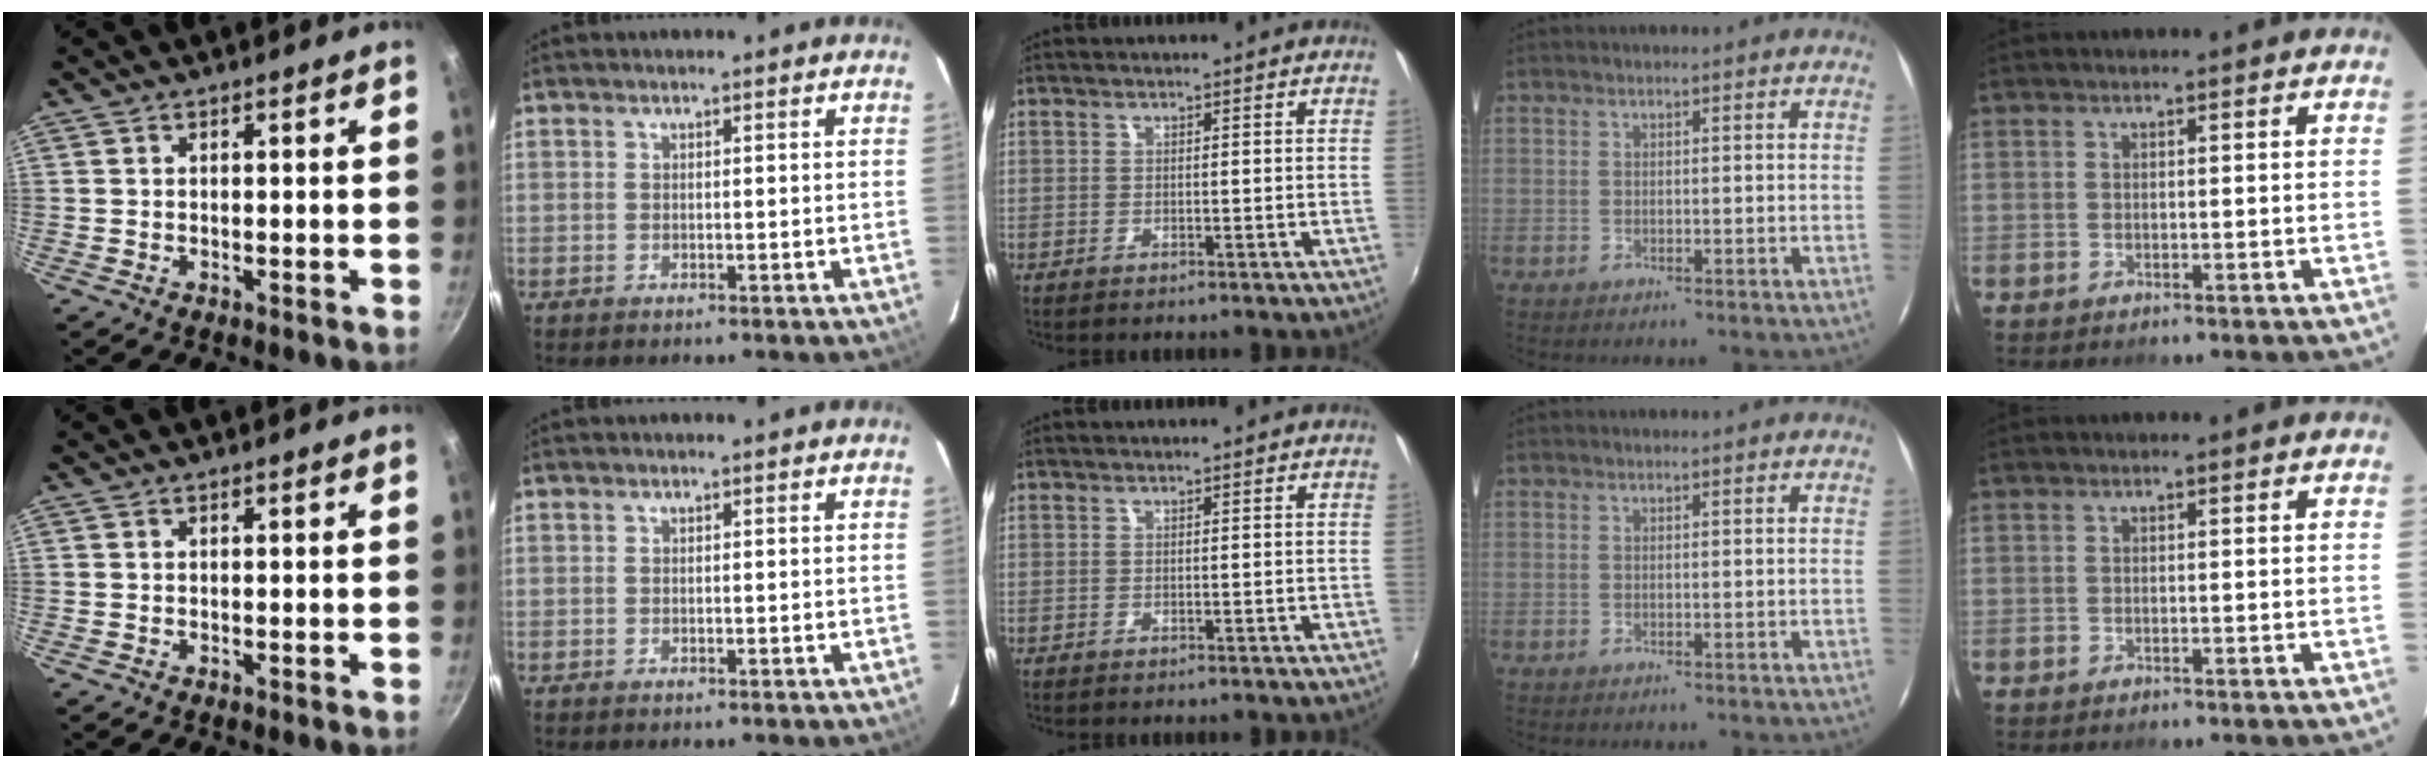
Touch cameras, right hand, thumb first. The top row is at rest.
{}